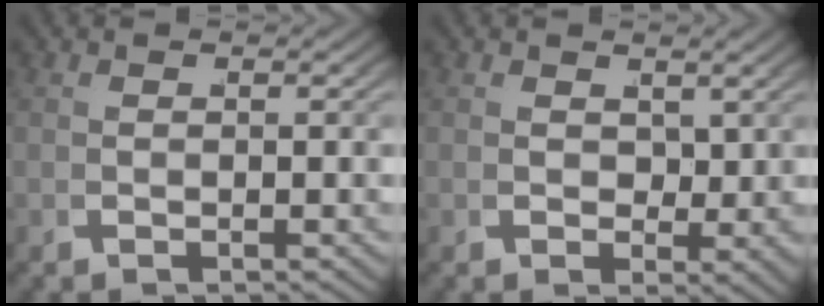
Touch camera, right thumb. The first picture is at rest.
{"total": 1.9, "force": [0.7, 1.3, 1.2], "torque": [-0.013, -0.007, 0.020]}